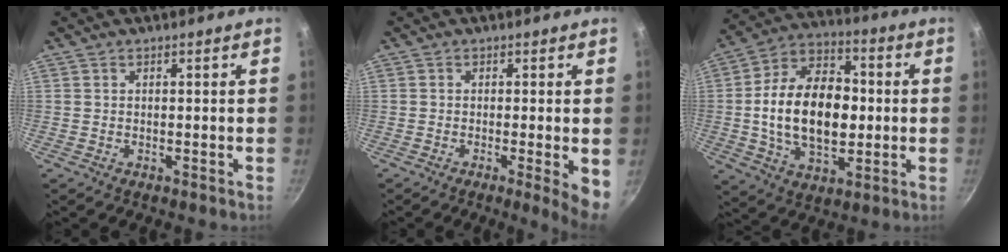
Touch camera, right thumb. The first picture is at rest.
{"total": 5.4, "force": [-1.1, 0.6, 5.2], "torque": [-0.061, -0.007, -0.012]}
{"total": 19.7, "force": [-0.5, 12.5, 15.3], "torque": [-0.233, 0.021, -0.015]}